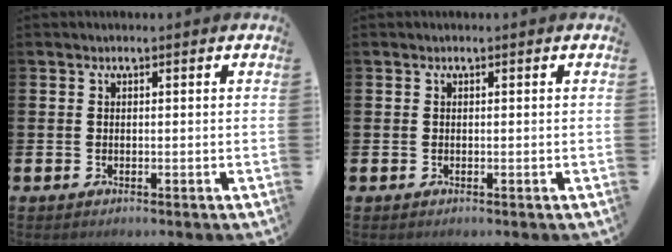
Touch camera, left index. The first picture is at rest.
{"total": 0.0}